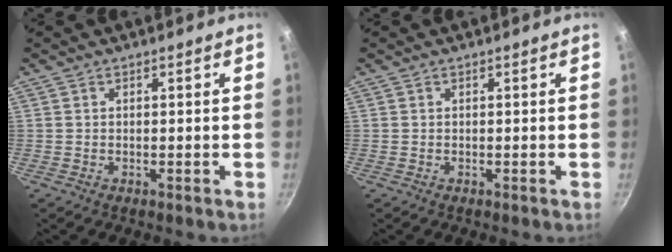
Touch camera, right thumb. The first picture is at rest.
{"total": 0.0}